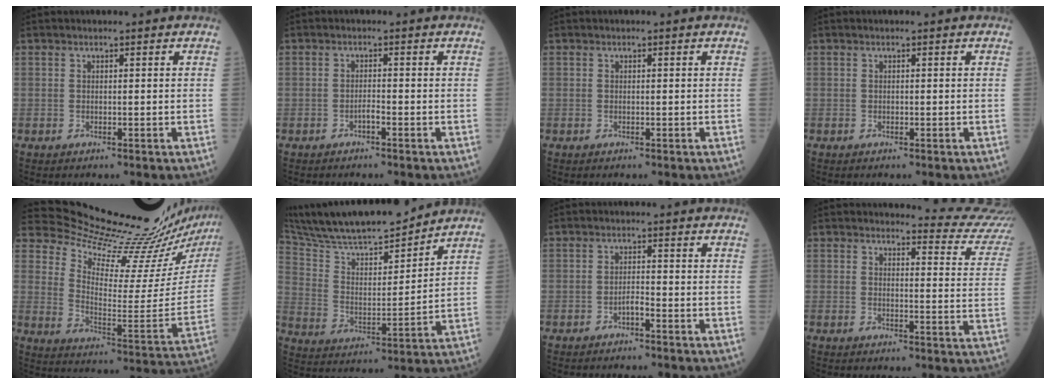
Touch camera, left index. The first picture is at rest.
{"total": 1.1, "force": [-1.0, 0.0, 0.6], "torque": [-0.011, -0.002, -0.019]}
{"total": 0.0}
{"total": 0.0}
{"total": 22.6, "force": [21.7, 0.2, 6.1], "torque": [-0.119, -0.132, 0.295]}
{"total": 20.0, "force": [18.0, 2.7, 8.3], "torque": [-0.161, 0.010, 0.305]}
{"total": 1.5, "force": [-1.3, 0.1, 0.8], "torque": [-0.013, -0.001, -0.025]}
{"total": 11.4, "force": [11.4, 0.1, 0.1], "torque": [0.020, -0.098, 0.094]}